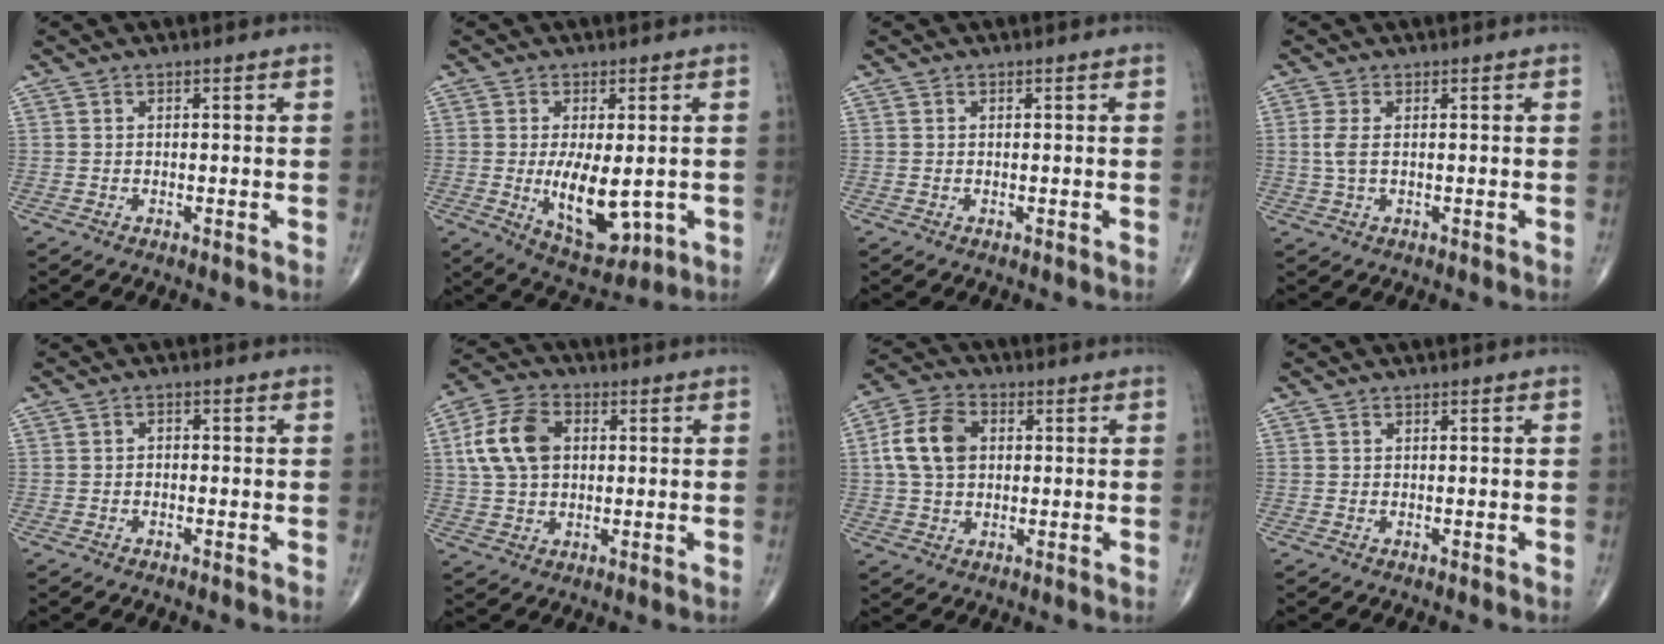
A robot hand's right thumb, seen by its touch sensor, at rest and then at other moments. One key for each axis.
{"total": 10.9, "fx": -1.2, "fy": 5.0, "fz": 9.6, "tx": -0.144, "ty": -0.021, "tz": -0.002}
{"total": 0.0}
{"total": 2.9, "fx": 0.3, "fy": 1.4, "fz": 2.6, "tx": -0.071, "ty": 0.003, "tz": 0.009}
{"total": 1.1, "fx": -0.3, "fy": 0.8, "fz": 0.6, "tx": -0.003, "ty": 0.005, "tz": -0.009}
{"total": 11.3, "fx": 2.0, "fy": 7.7, "fz": 8.0, "tx": -0.147, "ty": 0.013, "tz": 0.033}
{"total": 10.3, "fx": 1.5, "fy": 7.3, "fz": 7.1, "tx": -0.126, "ty": 0.014, "tz": 0.022}
{"total": 0.0}